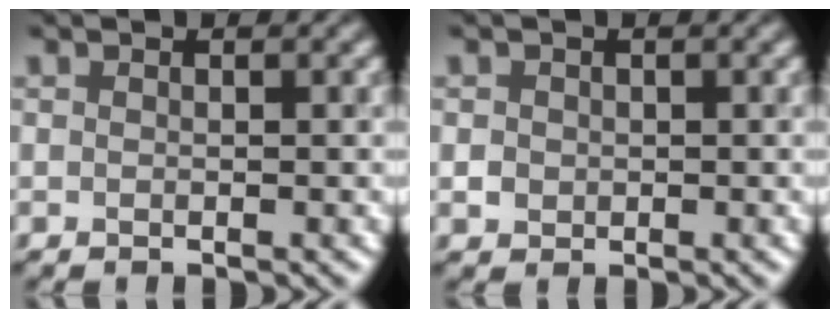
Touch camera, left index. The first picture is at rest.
{"total": 1.2, "force": [0.0, 1.1, 0.3], "torque": [0.001, -0.004, -0.001]}